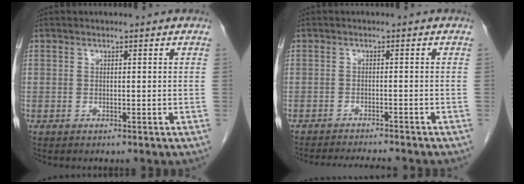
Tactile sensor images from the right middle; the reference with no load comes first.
{"total": 8.3, "force": [-7.8, 0.5, 2.9], "torque": [-0.039, -0.012, -0.110]}